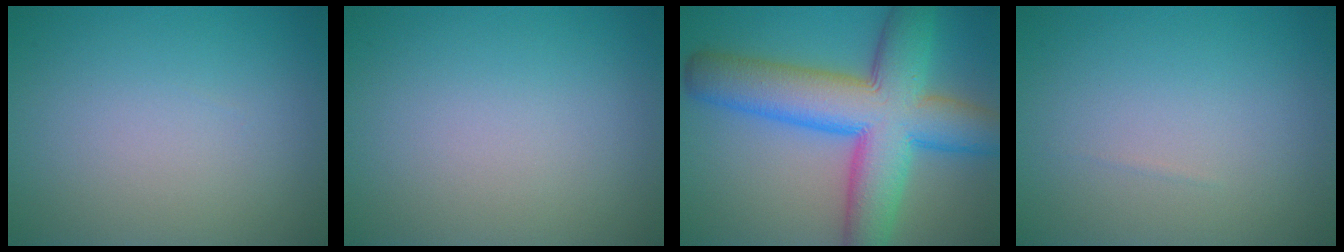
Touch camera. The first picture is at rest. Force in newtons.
{"total": 0.0}
{"total": 12.1, "press": 12.1, "slide": 0.3}
{"total": 0.0}